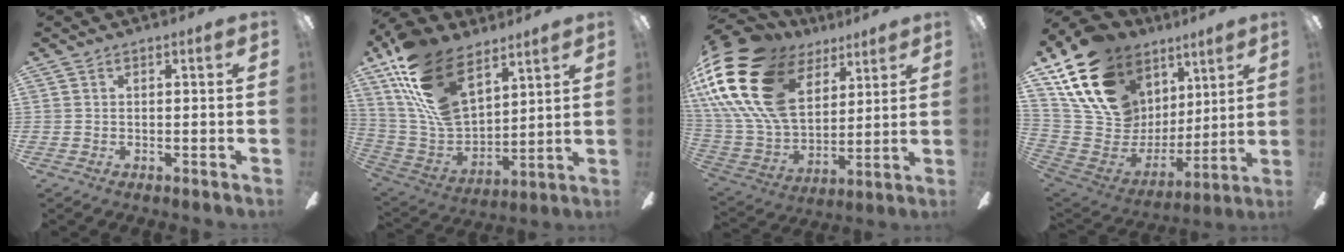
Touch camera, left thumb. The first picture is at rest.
{"total": 23.0, "force": [13.5, 12.0, 14.2], "torque": [-0.313, -0.066, 0.246]}
{"total": 26.8, "force": [11.4, 17.5, 16.9], "torque": [-0.368, -0.052, 0.212]}
{"total": 20.7, "force": [12.2, 13.4, 10.0], "torque": [-0.205, -0.064, 0.238]}